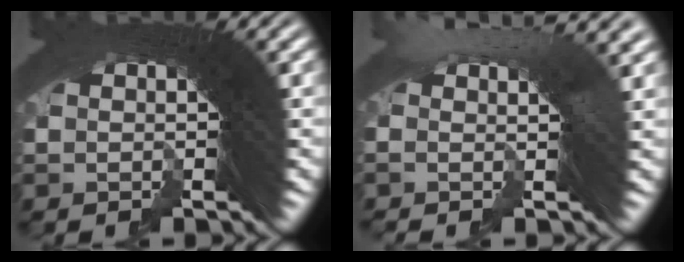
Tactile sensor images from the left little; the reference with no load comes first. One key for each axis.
{"total": 3.2, "fx": 1.6, "fy": 0.4, "fz": 2.7, "tx": -0.019, "ty": 0.023, "tz": 0.014}